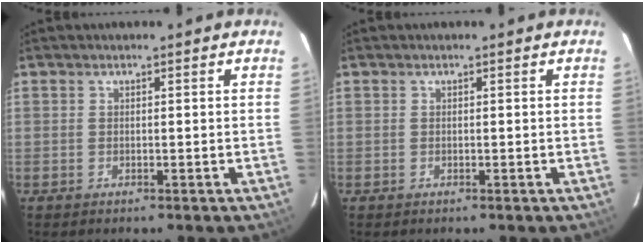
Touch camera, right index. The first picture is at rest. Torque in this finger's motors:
{"motor_torque": [0.00, 0.00, 0.02, 0.00]}